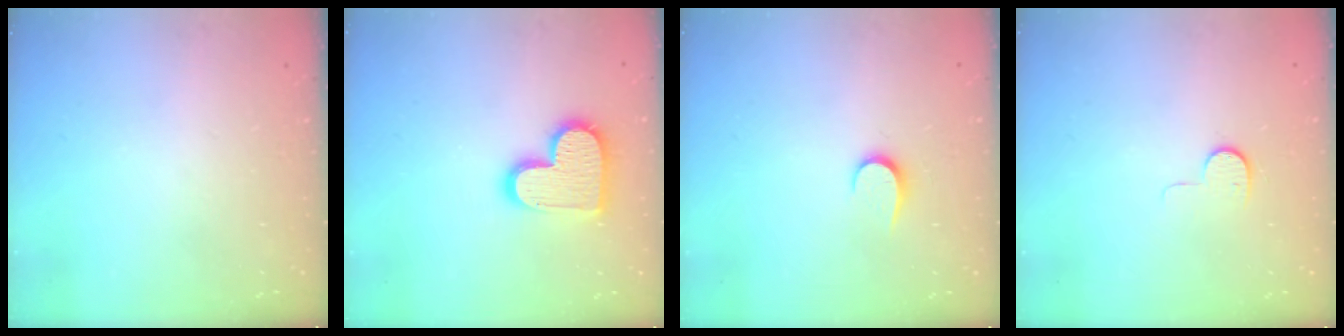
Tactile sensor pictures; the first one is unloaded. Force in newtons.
{"total": 15.1, "press": 15.0, "slide": 0.9}
{"total": 5.0, "press": 5.0, "slide": 0.5}
{"total": 6.8, "press": 6.8, "slide": 0.6}